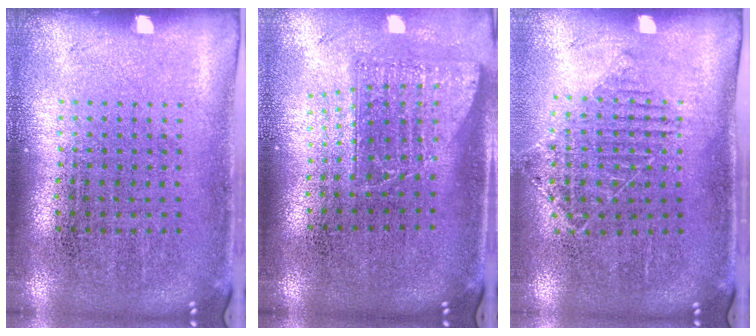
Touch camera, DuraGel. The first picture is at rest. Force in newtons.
{"total": 1.7, "press": 1.3, "slide": 1.1}
{"total": 1.1, "press": 1.0, "slide": 0.5}